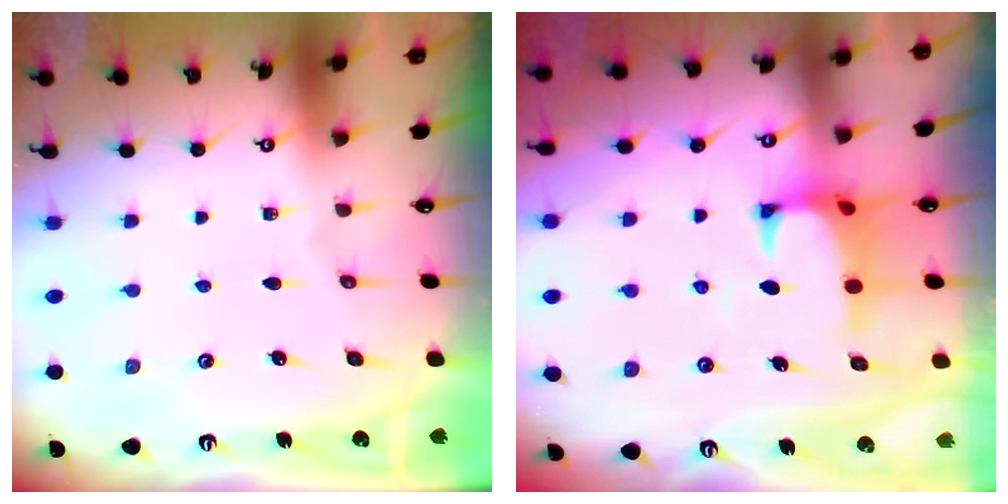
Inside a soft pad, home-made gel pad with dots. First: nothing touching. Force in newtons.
{"total": 1.0, "press": 0.5, "slide": 0.9}